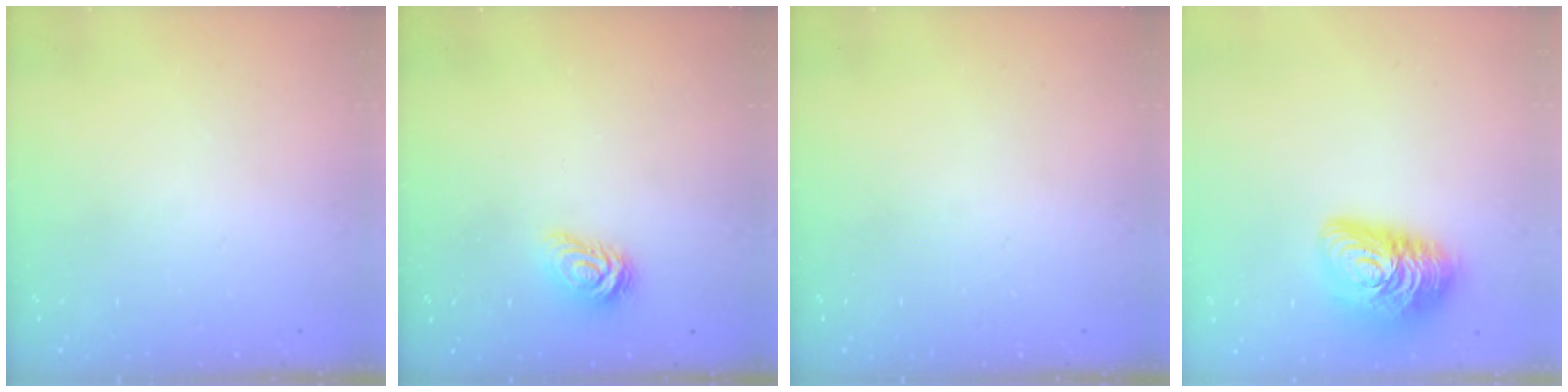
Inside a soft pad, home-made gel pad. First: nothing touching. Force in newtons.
{"total": 3.7, "press": 3.7, "slide": 0.4}
{"total": 0.0}
{"total": 14.9, "press": 14.9, "slide": 0.7}